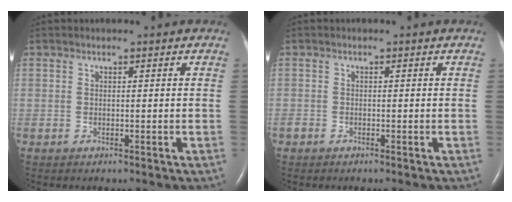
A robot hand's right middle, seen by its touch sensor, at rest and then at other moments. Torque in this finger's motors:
{"motor_torque": [-0.05, -0.13, 0.00, 0.03]}